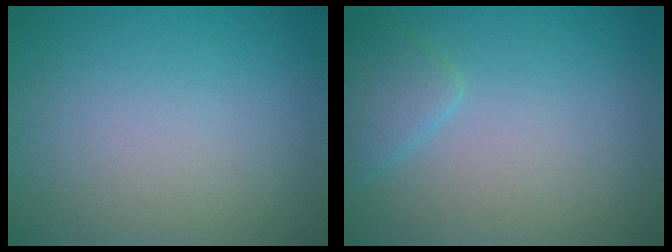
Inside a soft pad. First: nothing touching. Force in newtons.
{"total": 2.1, "press": 2.1, "slide": 0.1}